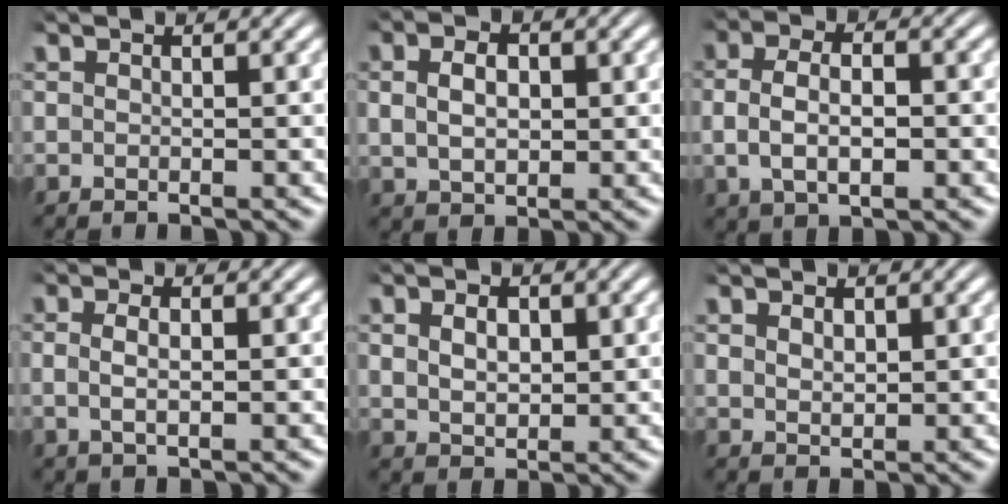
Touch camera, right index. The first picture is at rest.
{"total": 3.7, "force": [0.6, 2.5, 2.7], "torque": [-0.042, -0.003, 0.019]}
{"total": 5.0, "force": [-0.2, 3.0, 4.0], "torque": [-0.076, -0.003, 0.003]}
{"total": 2.3, "force": [0.1, 0.8, 2.1], "torque": [-0.043, -0.007, 0.008]}
{"total": 2.0, "force": [0.5, 0.9, 1.7], "torque": [-0.018, -0.019, 0.029]}
{"total": 1.3, "force": [0.7, 0.5, 1.0], "torque": [-0.018, -0.013, 0.026]}